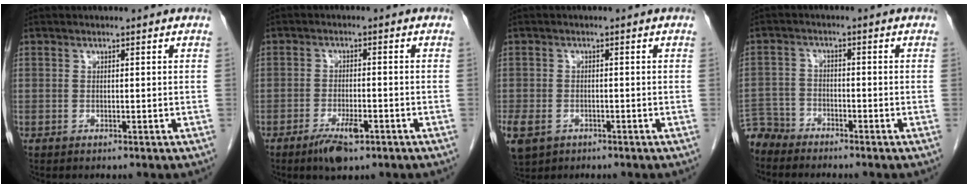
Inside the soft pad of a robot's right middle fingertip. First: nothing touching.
{"total": 4.9, "force": [-3.0, 1.5, 3.6], "torque": [-0.067, -0.004, -0.046]}
{"total": 8.8, "force": [-4.4, 6.6, 3.9], "torque": [-0.115, -0.009, -0.065]}
{"total": 4.7, "force": [-4.5, 1.2, -0.6], "torque": [0.015, -0.006, -0.090]}